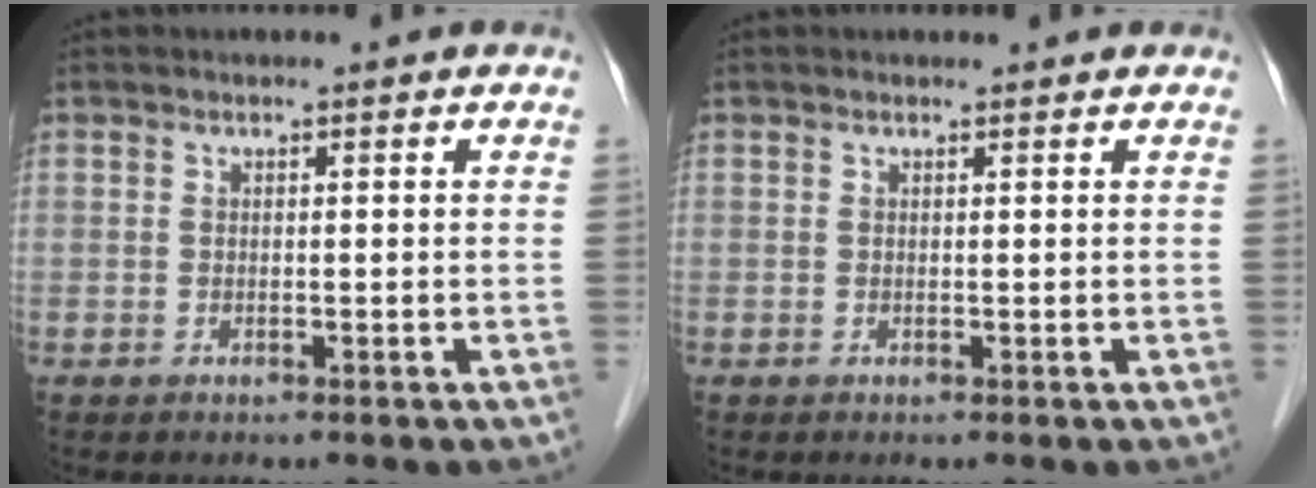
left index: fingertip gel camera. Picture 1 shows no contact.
{"total": 1.1, "force": [1.0, 0.2, 0.1], "torque": [-0.013, 0.008, 0.013]}